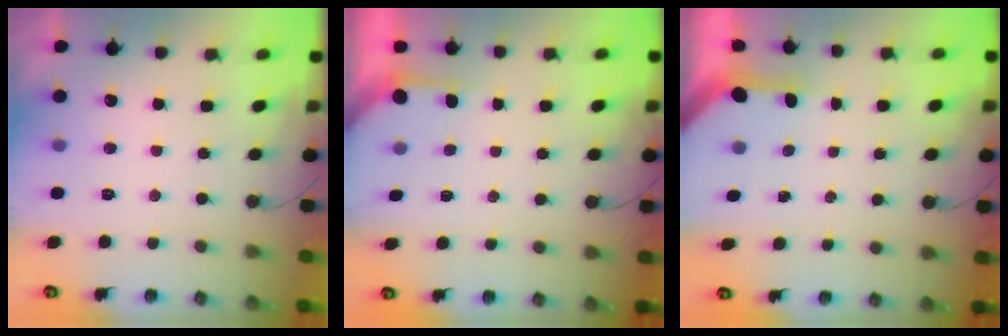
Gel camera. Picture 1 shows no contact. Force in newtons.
{"total": 1.9, "press": 1.9, "slide": 0.3}
{"total": 3.5, "press": 3.5, "slide": 0.4}